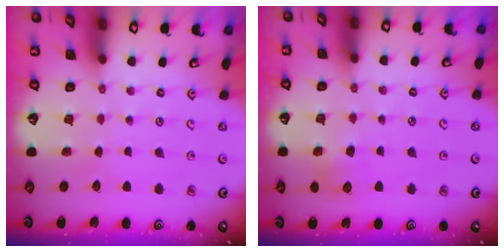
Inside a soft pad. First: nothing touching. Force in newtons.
{"total": 5.6, "press": 5.6, "slide": 0.5}